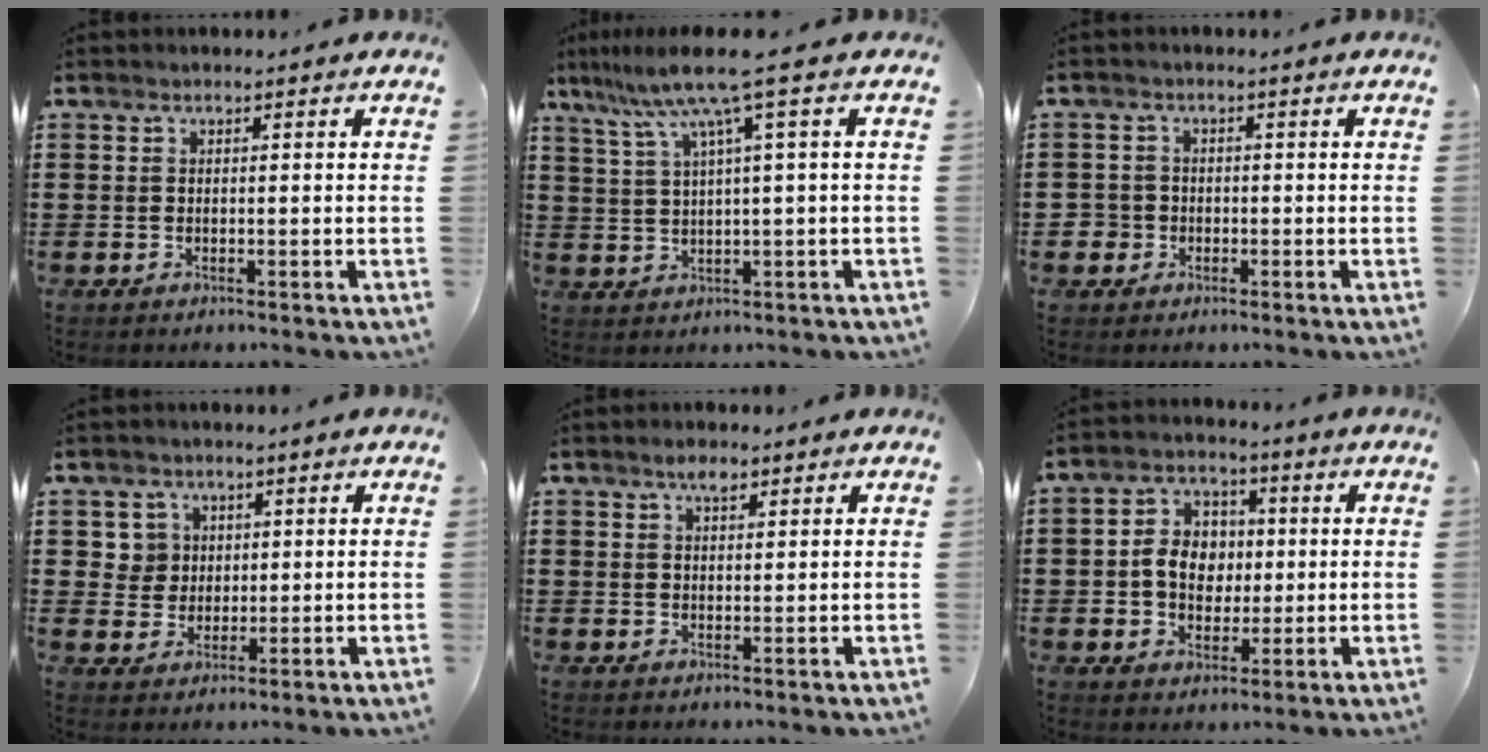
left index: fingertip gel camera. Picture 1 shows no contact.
{"total": 8.1, "force": [3.7, -0.4, 7.2], "torque": [-0.156, -0.012, 0.059]}
{"total": 2.4, "force": [-1.0, 2.2, 0.1], "torque": [-0.013, 0.003, -0.023]}
{"total": 4.2, "force": [1.4, 3.9, 0.5], "torque": [-0.032, 0.013, 0.026]}
{"total": 2.3, "force": [1.6, 1.0, 1.3], "torque": [-0.022, 0.001, 0.026]}
{"total": 7.0, "force": [-0.1, 5.8, 3.9], "torque": [-0.089, 0.015, -0.007]}